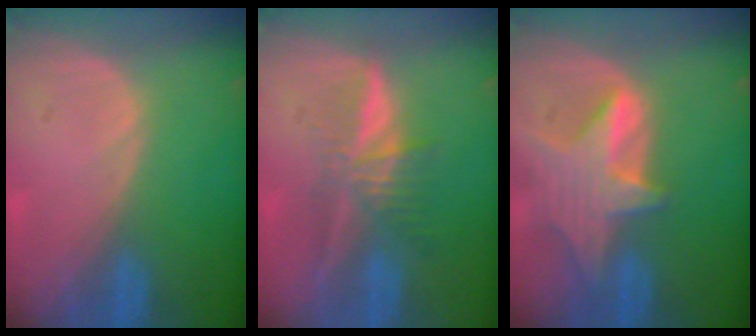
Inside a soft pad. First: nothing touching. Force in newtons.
{"total": 5.9, "press": 5.5, "slide": 2.2}
{"total": 7.4, "press": 6.9, "slide": 2.5}